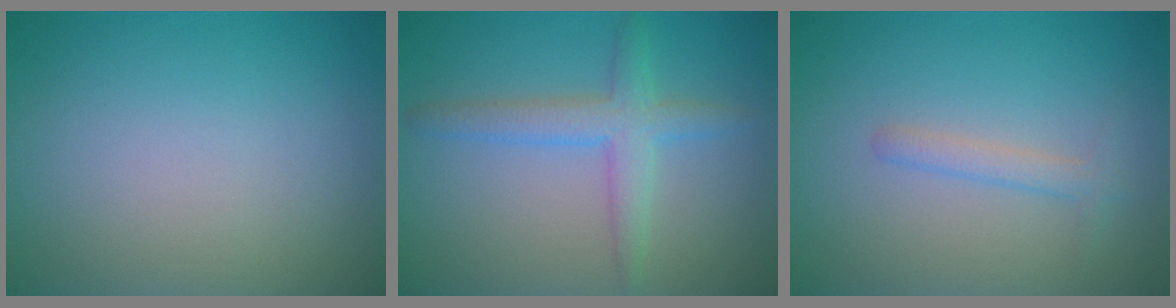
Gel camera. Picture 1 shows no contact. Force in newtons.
{"total": 3.3, "press": 3.3, "slide": 0.1}
{"total": 1.8, "press": 1.8, "slide": 0.2}